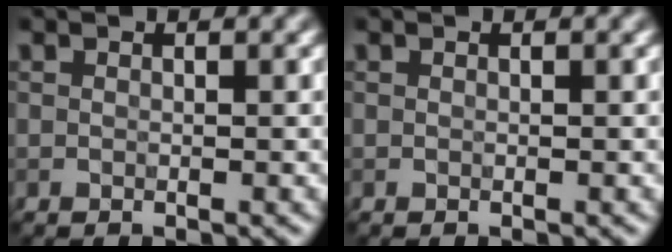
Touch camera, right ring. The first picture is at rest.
{"total": 0.0}